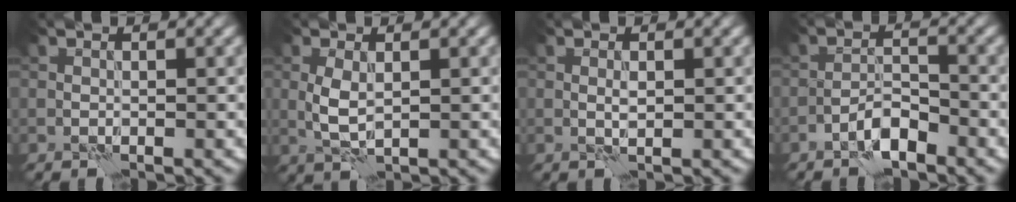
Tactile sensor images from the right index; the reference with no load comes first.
{"total": 2.4, "force": [0.4, 1.2, 2.1], "torque": [-0.052, 0.003, 0.010]}
{"total": 0.7, "force": [0.3, 0.1, 0.6], "torque": [-0.014, 0.002, 0.005]}
{"total": 2.3, "force": [-1.7, 0.6, 1.5], "torque": [-0.023, 0.010, -0.035]}